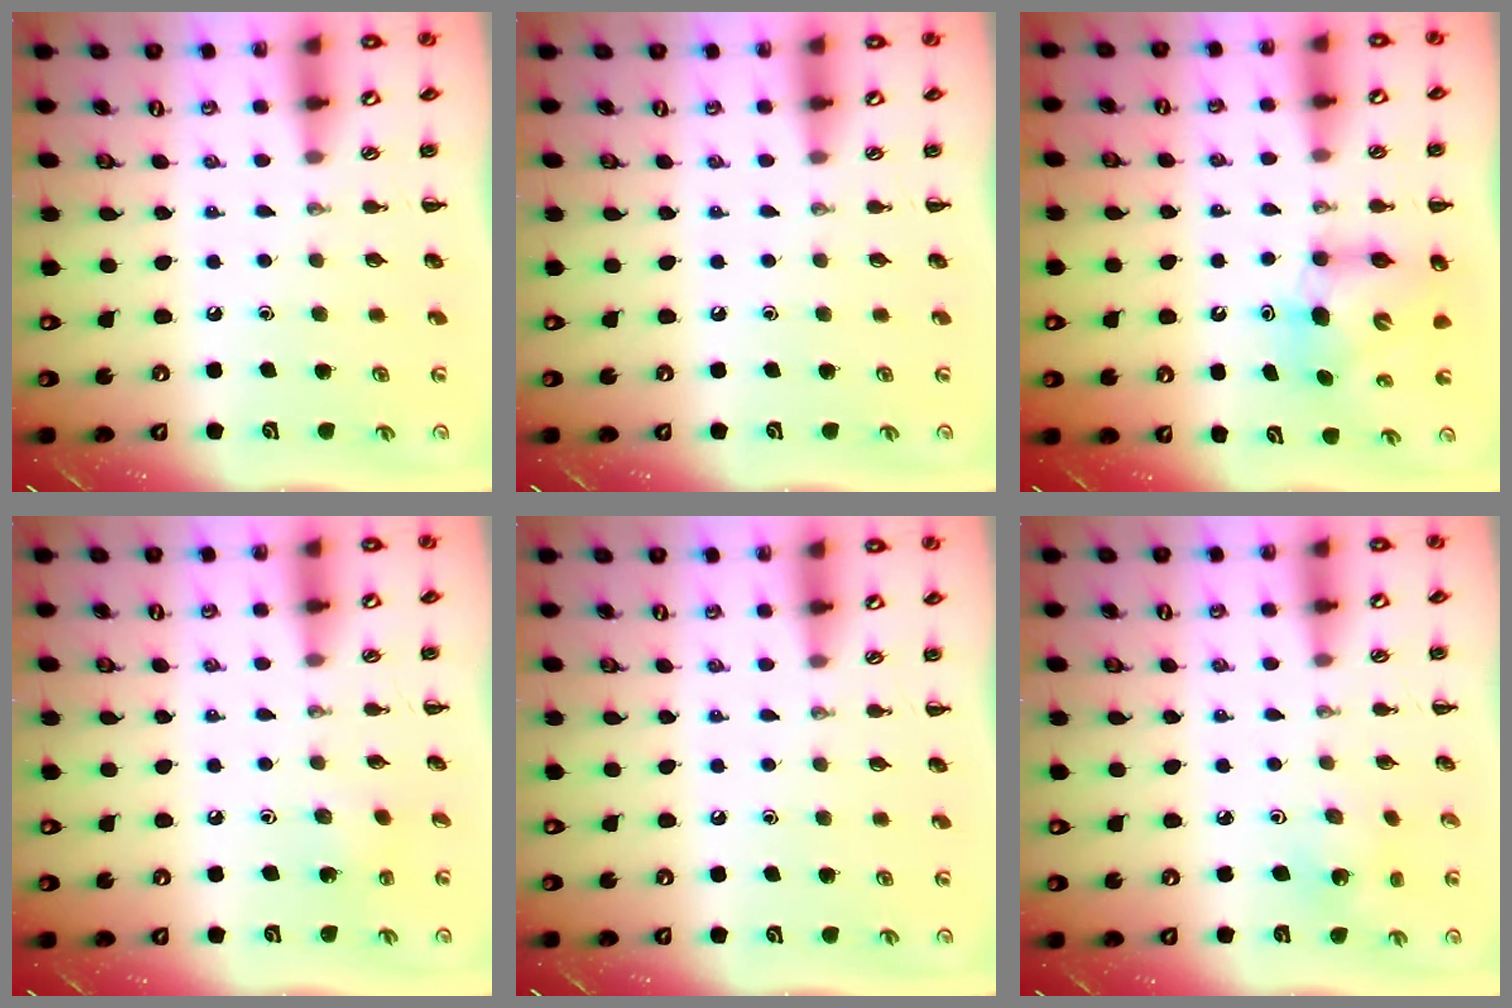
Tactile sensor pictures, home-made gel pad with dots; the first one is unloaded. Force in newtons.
{"total": 0.0}
{"total": 6.7, "press": 6.5, "slide": 1.5}
{"total": 1.9, "press": 1.8, "slide": 0.6}
{"total": 0.0}
{"total": 1.8, "press": 1.6, "slide": 0.7}